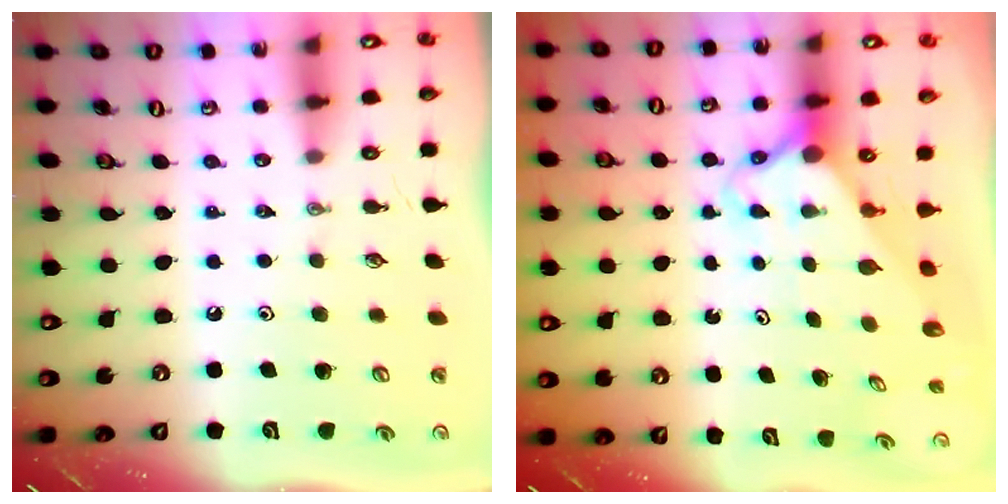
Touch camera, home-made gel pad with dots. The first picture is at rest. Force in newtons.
{"total": 3.1, "press": 3.0, "slide": 0.3}